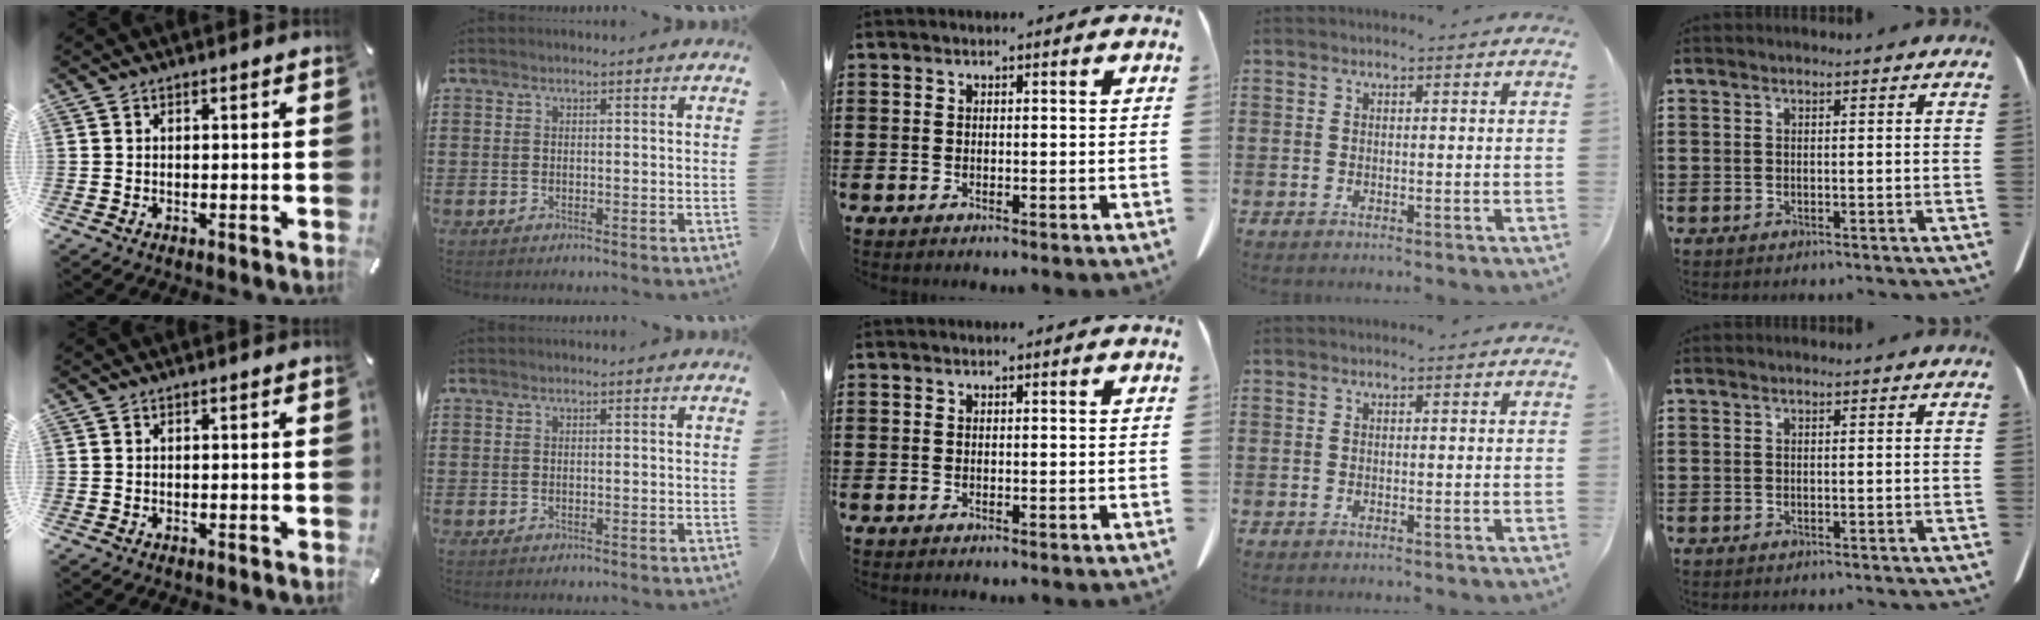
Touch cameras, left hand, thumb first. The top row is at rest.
{}